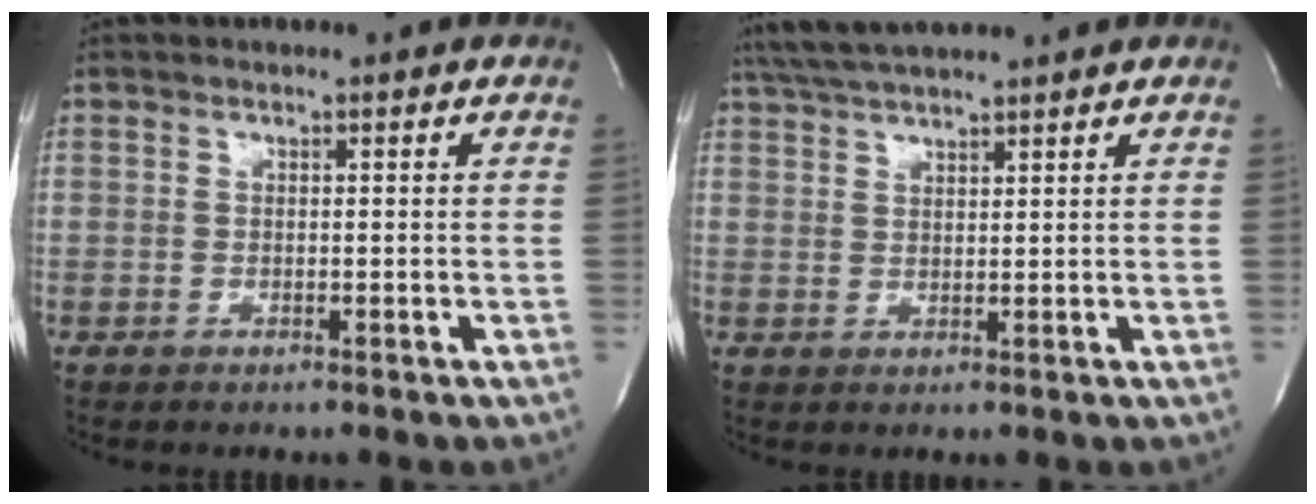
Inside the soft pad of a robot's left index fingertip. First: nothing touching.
{"total": 7.3, "force": [6.5, -0.1, 3.2], "torque": [-0.061, 0.032, 0.115]}